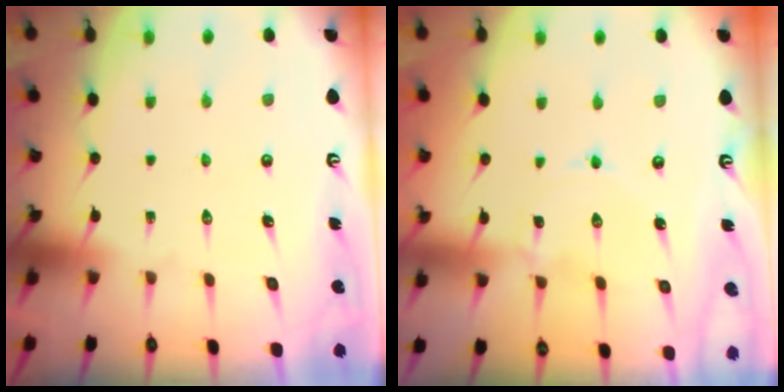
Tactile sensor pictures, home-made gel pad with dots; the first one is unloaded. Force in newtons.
{"total": 0.0}